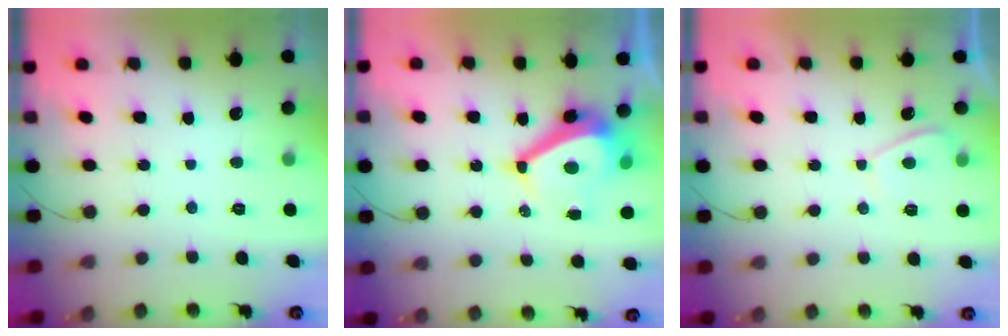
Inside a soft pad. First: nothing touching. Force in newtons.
{"total": 9.6, "press": 9.1, "slide": 3.2}
{"total": 3.1, "press": 3.1, "slide": 0.7}